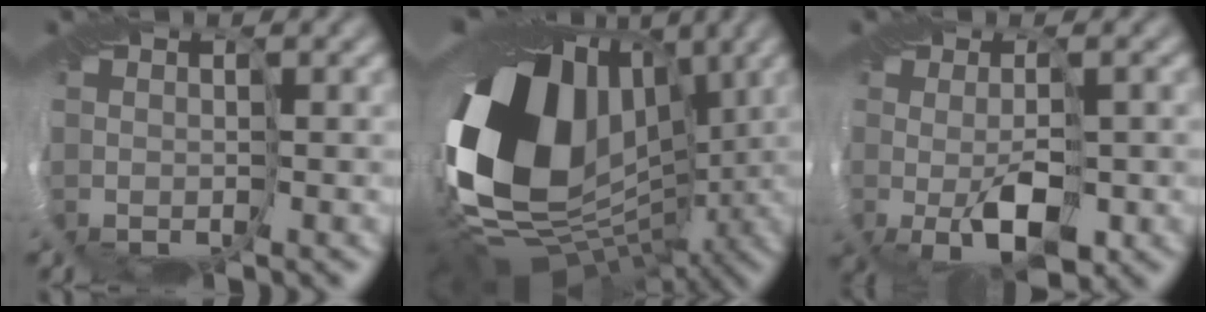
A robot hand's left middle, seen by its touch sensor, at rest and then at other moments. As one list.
[{"total": 16.0, "force": [0.2, 11.7, 11.0], "torque": [-0.228, -0.015, 0.002]}, {"total": 3.1, "force": [-1.4, 0.2, 2.7], "torque": [-0.054, -0.006, -0.020]}]